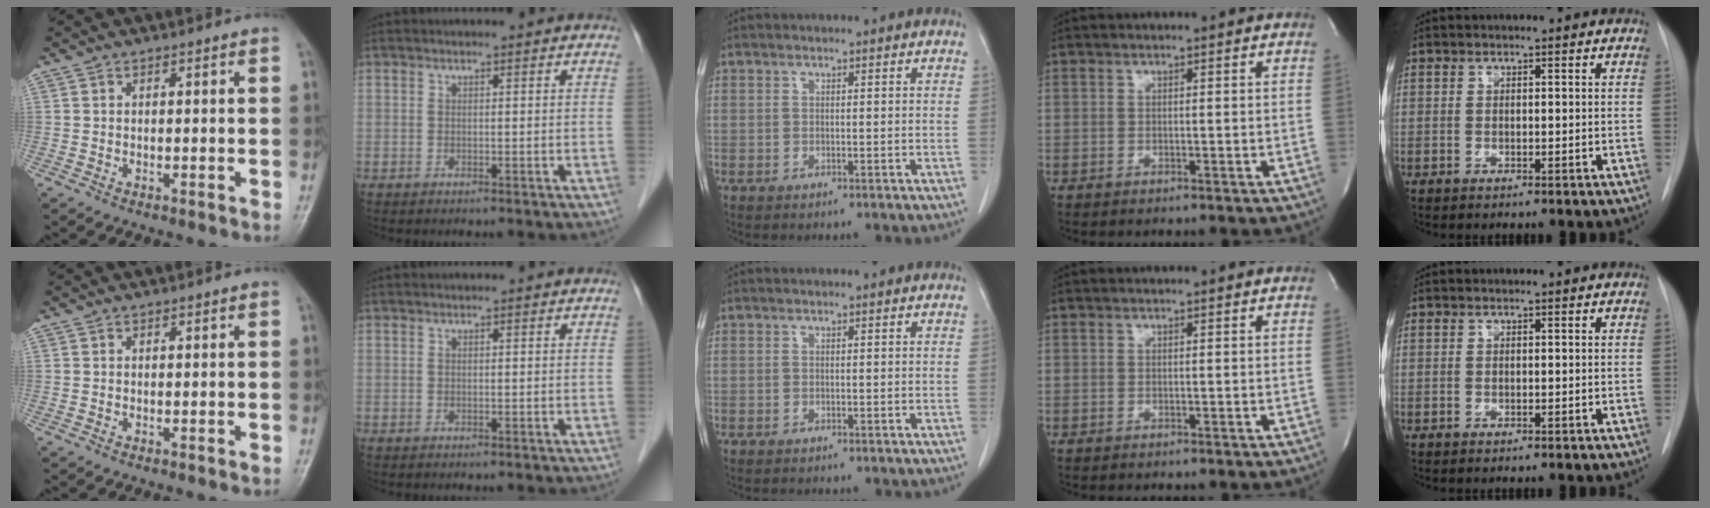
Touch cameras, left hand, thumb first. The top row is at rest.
{}